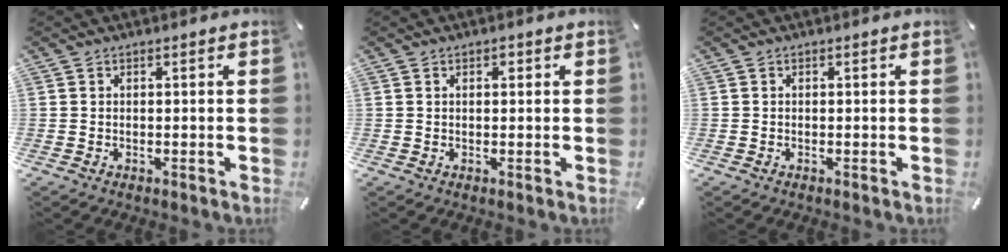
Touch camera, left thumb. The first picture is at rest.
{"total": 1.3, "force": [0.4, 0.9, 0.9], "torque": [-0.020, 0.005, 0.006]}
{"total": 0.0}